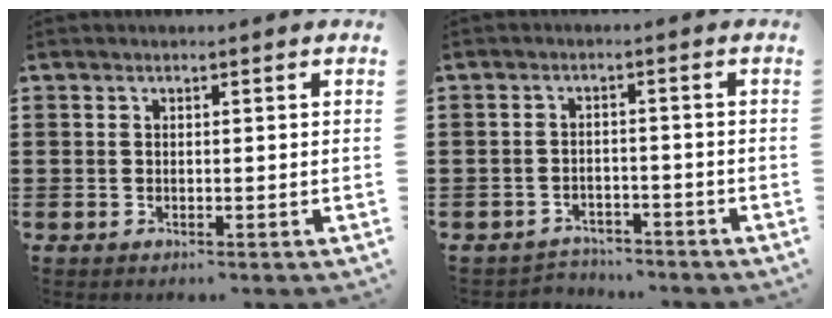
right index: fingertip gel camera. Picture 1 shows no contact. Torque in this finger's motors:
{"motor_torque": [0.02, 0.76, -0.11, -0.03]}